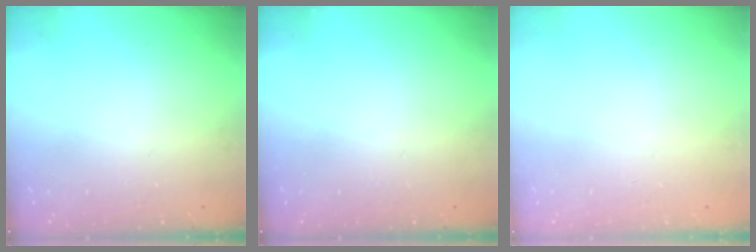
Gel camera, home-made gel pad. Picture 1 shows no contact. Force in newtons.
{"total": 0.0}
{"total": 0.0}